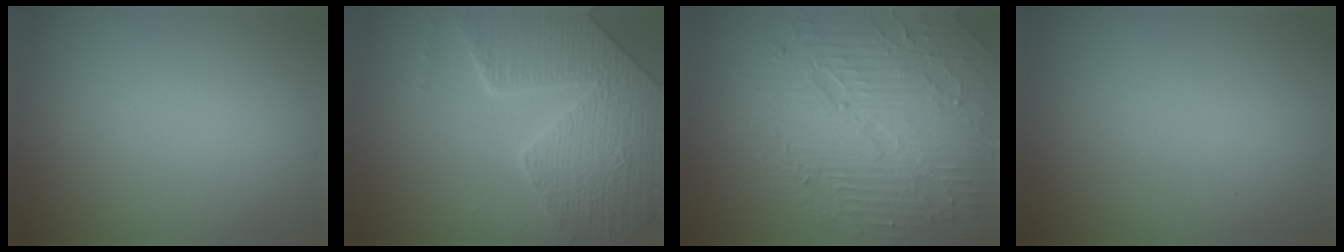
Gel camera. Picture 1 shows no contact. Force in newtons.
{"total": 8.6, "press": 6.1, "slide": 6.0}
{"total": 8.8, "press": 6.3, "slide": 6.1}
{"total": 0.0}